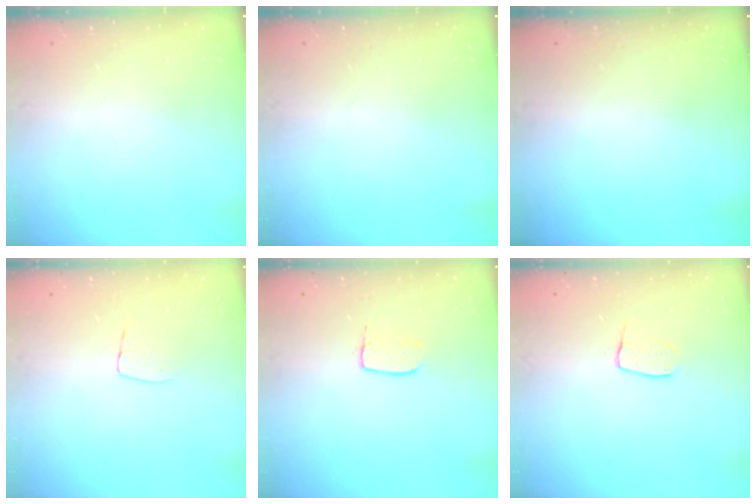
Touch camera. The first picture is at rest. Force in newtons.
{"total": 0.0}
{"total": 0.0}
{"total": 5.0, "press": 5.0, "slide": 0.3}
{"total": 5.5, "press": 5.5, "slide": 0.4}
{"total": 6.1, "press": 6.1, "slide": 0.3}